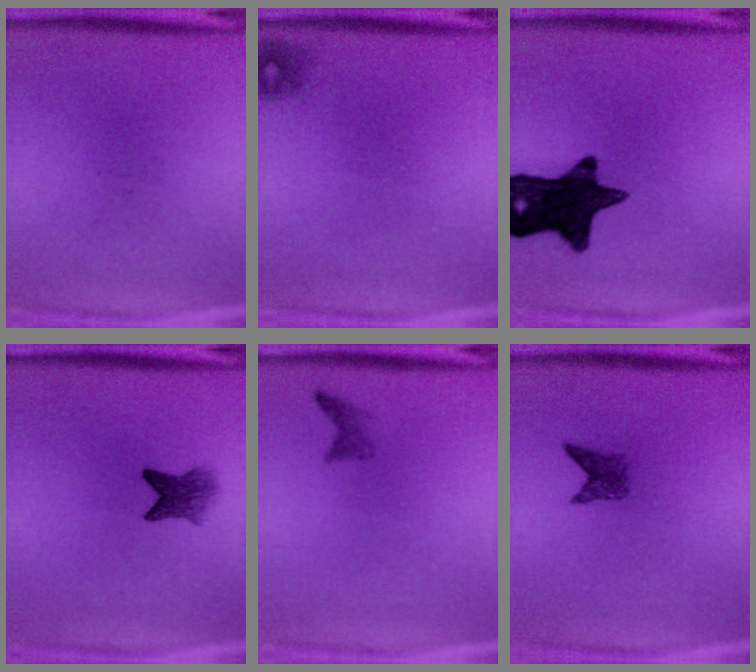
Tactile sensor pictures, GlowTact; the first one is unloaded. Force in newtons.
{"total": 1.1}
{"total": 15.2}
{"total": 3.9}
{"total": 1.1}
{"total": 2.1}